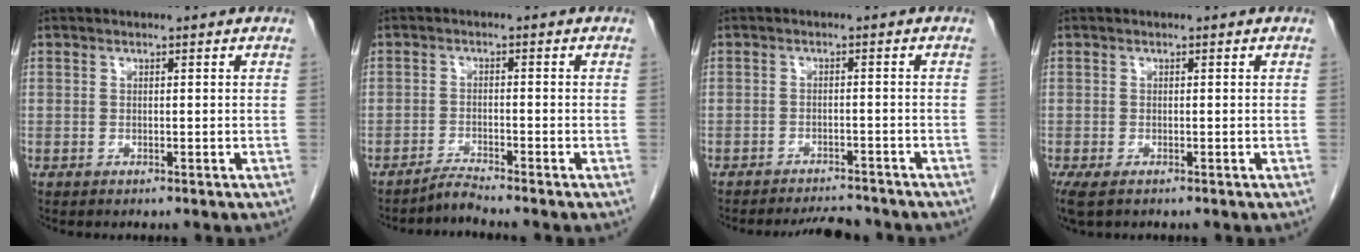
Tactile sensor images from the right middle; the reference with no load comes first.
{"total": 2.4, "force": [-2.2, -0.9, -0.1], "torque": [0.003, -0.013, -0.043]}
{"total": 5.3, "force": [-5.1, 0.8, 1.0], "torque": [-0.015, -0.009, -0.073]}
{"total": 3.2, "force": [-2.1, 1.2, 2.0], "torque": [-0.045, -0.012, -0.033]}